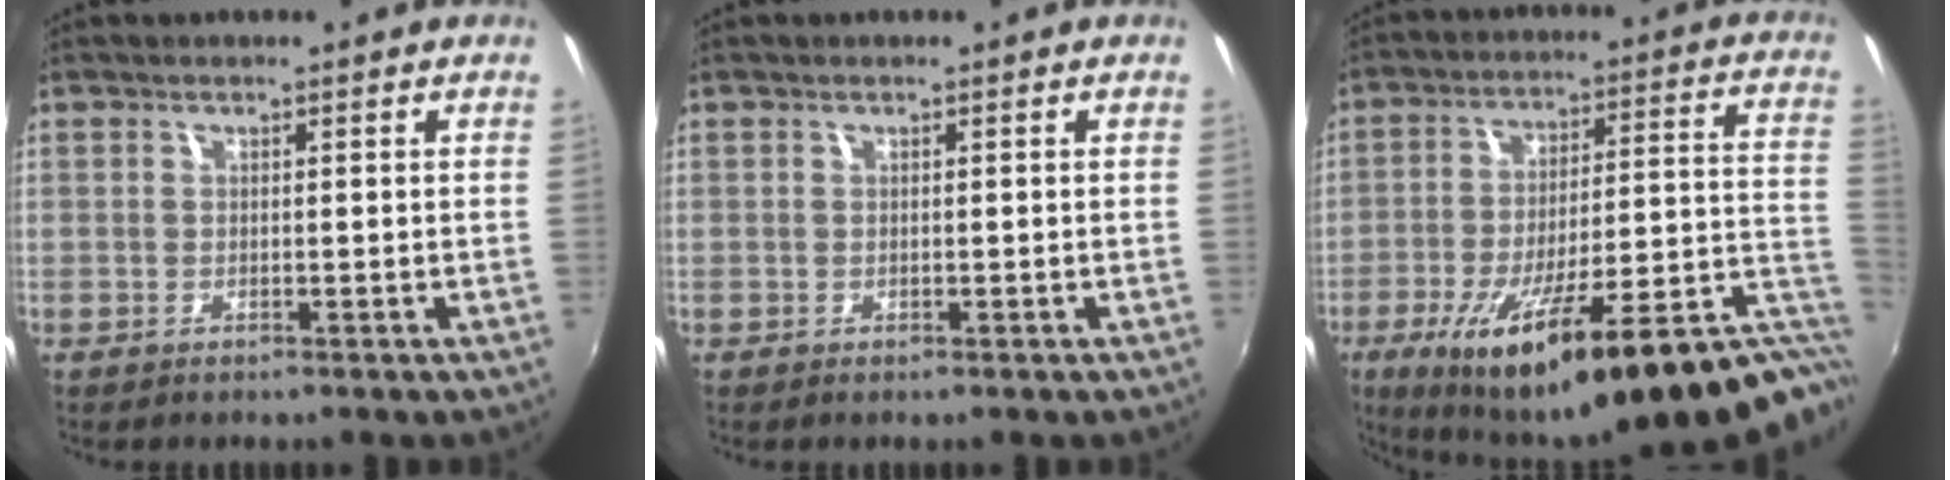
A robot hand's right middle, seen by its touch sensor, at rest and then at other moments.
{"total": 0.0}
{"total": 28.4, "force": [-15.1, 5.1, 23.5], "torque": [-0.340, -0.042, -0.220]}